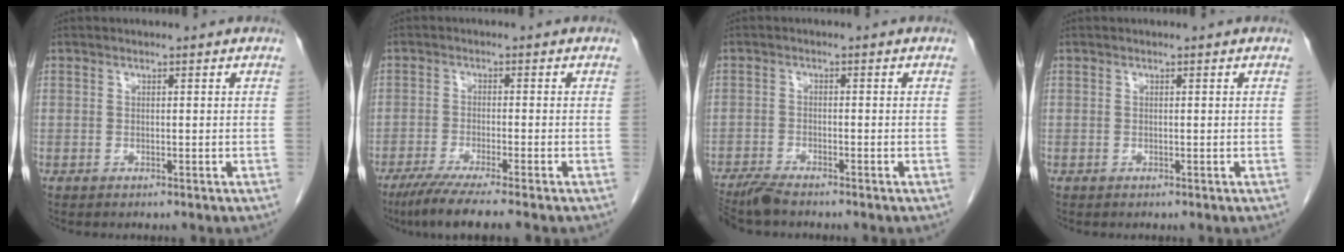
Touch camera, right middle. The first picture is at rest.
{"total": 7.4, "force": [-5.8, -0.7, 4.6], "torque": [-0.069, -0.020, -0.097]}
{"total": 4.5, "force": [-4.0, 0.3, 2.0], "torque": [-0.036, -0.016, -0.074]}
{"total": 0.0}